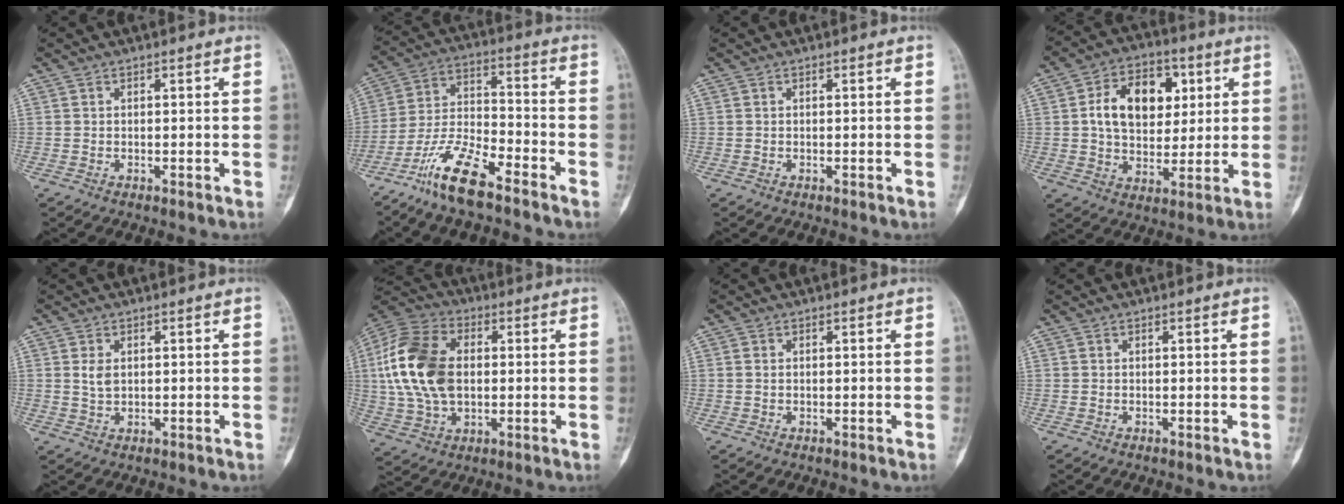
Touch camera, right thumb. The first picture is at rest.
{"total": 12.6, "force": [-9.1, 3.5, 7.9], "torque": [-0.158, 0.059, -0.179]}
{"total": 0.0}
{"total": 14.7, "force": [3.3, 10.0, 10.2], "torque": [-0.126, 0.003, 0.053]}
{"total": 2.6, "force": [0.5, 1.8, 1.9], "torque": [-0.027, -0.002, 0.012]}
{"total": 18.4, "force": [1.3, 11.9, 14.0], "torque": [-0.277, 0.013, 0.022]}
{"total": 0.7, "force": [0.0, 0.5, 0.5], "torque": [-0.008, 0.000, -0.001]}
{"total": 0.0}